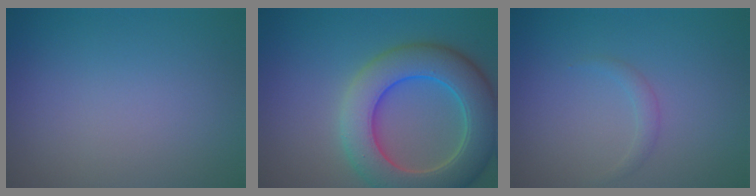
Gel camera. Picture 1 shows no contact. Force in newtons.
{"total": 8.9, "press": 8.9, "slide": 0.3}
{"total": 1.0, "press": 1.0, "slide": 0.2}